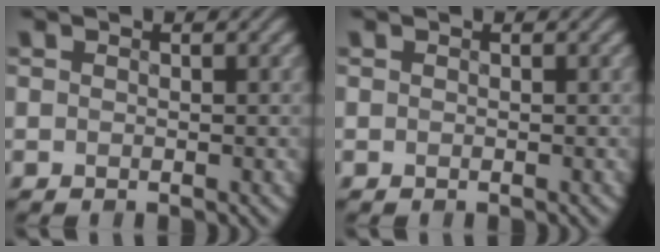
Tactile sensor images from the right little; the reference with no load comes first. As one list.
[{"total": 0.0}]